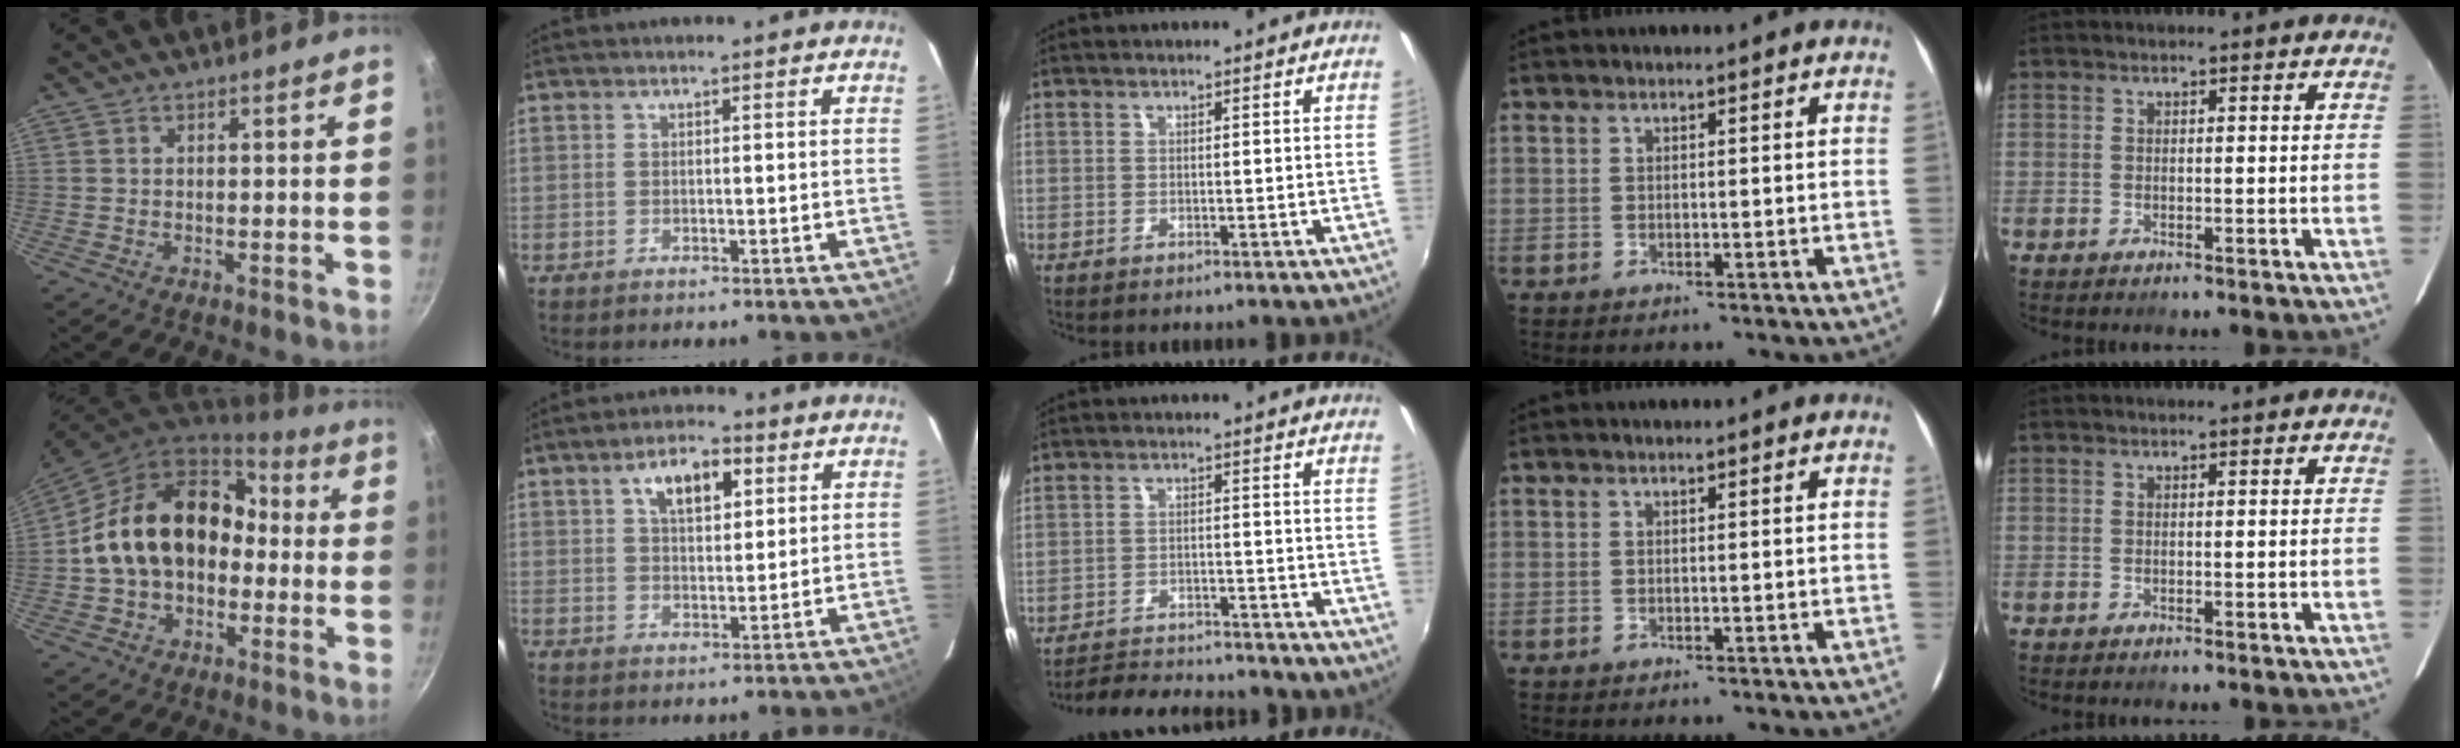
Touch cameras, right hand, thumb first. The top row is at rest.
{"thumb": {"total": 19.2, "force": [-0.6, 14.4, 12.7], "torque": [-0.194, 0.066, -0.014]}, "index": {"total": 7.9, "force": [3.4, 3.8, 6.1], "torque": [-0.102, 0.021, 0.061]}, "middle": {"total": 12.8, "force": [-11.6, 2.7, 4.7], "torque": [-0.111, -0.008, -0.168]}}